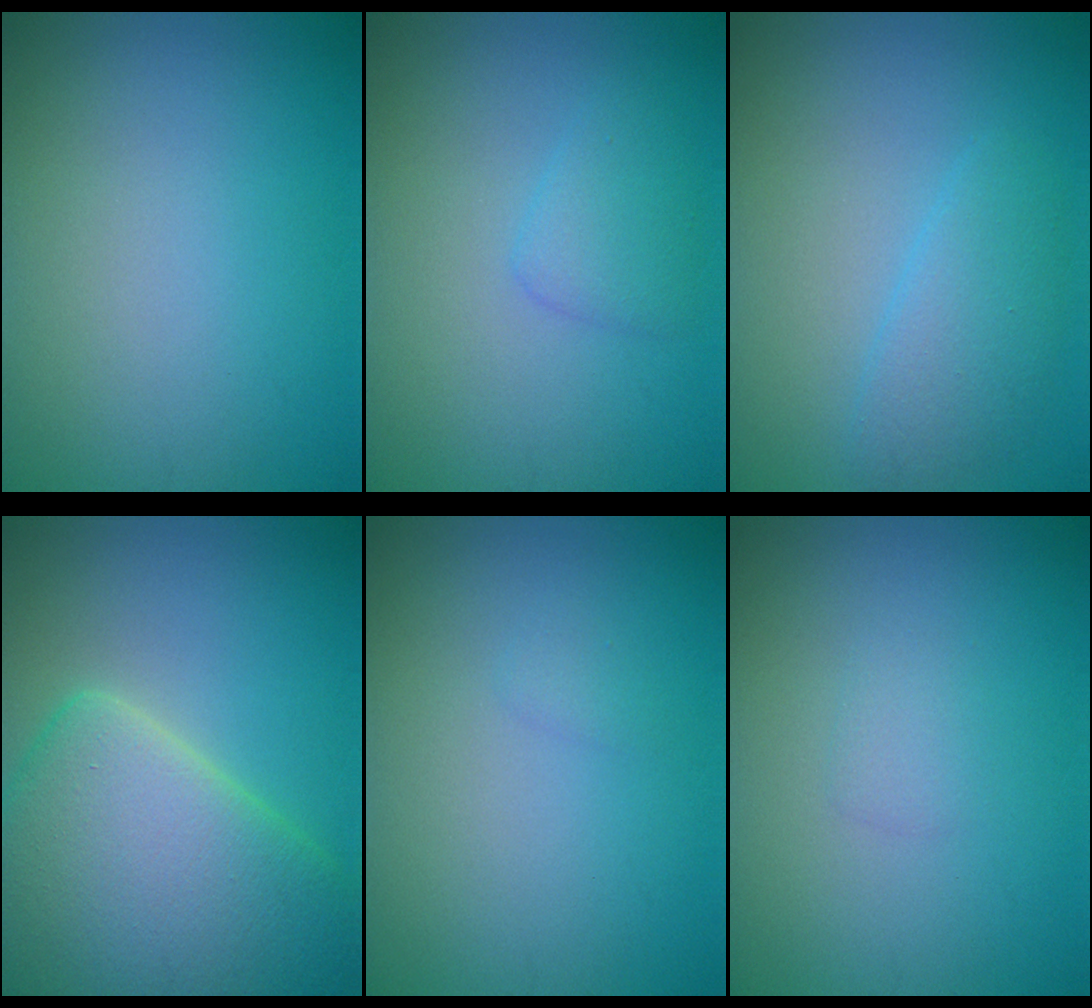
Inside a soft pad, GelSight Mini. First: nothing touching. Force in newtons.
{"total": 1.8, "press": 1.8, "slide": 0.1}
{"total": 2.7, "press": 2.7, "slide": 0.1}
{"total": 12.3, "press": 12.3, "slide": 0.9}
{"total": 0.5, "press": 0.5, "slide": 0.0}
{"total": 0.9, "press": 0.9, "slide": 0.1}